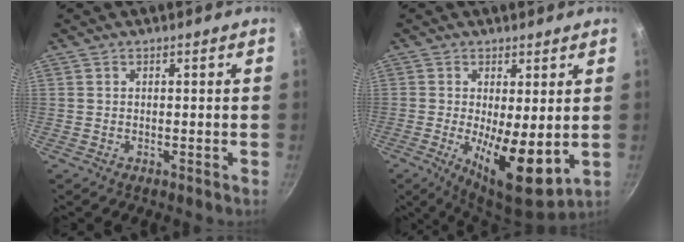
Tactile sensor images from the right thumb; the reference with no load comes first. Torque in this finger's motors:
{"motor_torque": [0.11, 0.15, 1.28, 0.21, 0.15]}